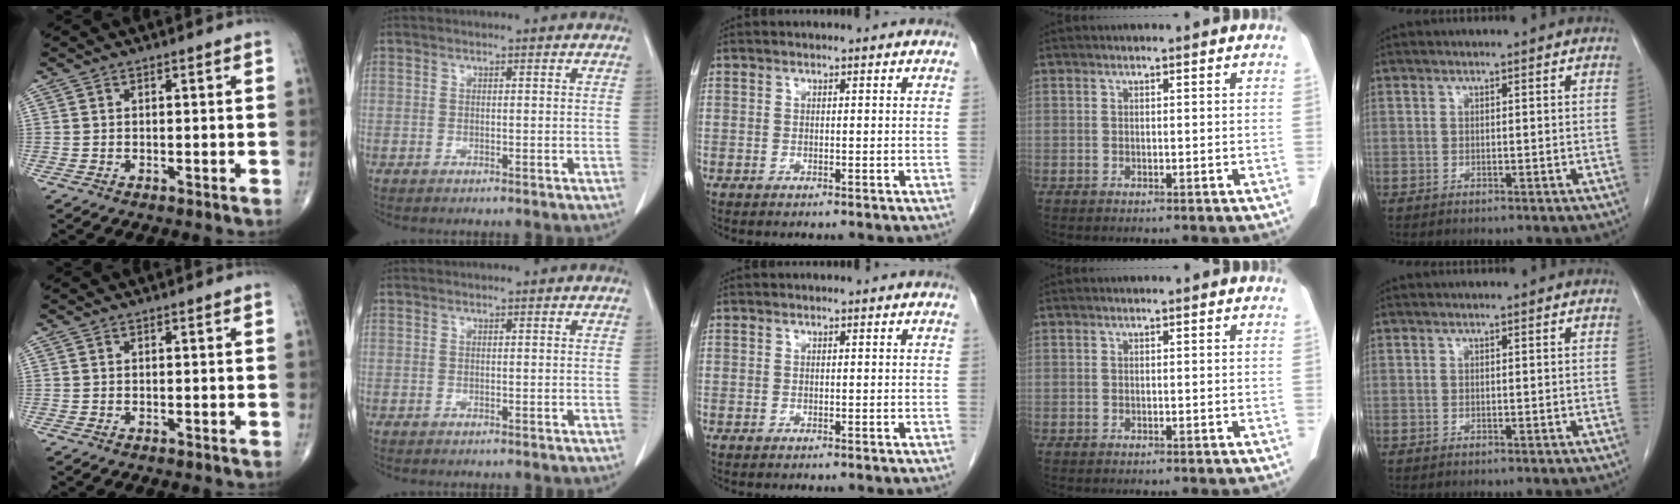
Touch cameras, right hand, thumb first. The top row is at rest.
{}